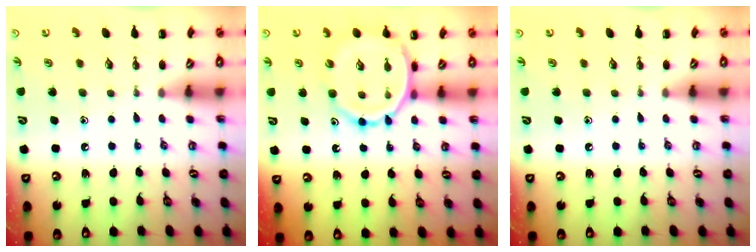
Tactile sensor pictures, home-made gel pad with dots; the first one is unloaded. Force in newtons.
{"total": 10.8, "press": 10.4, "slide": 2.8}
{"total": 0.0}